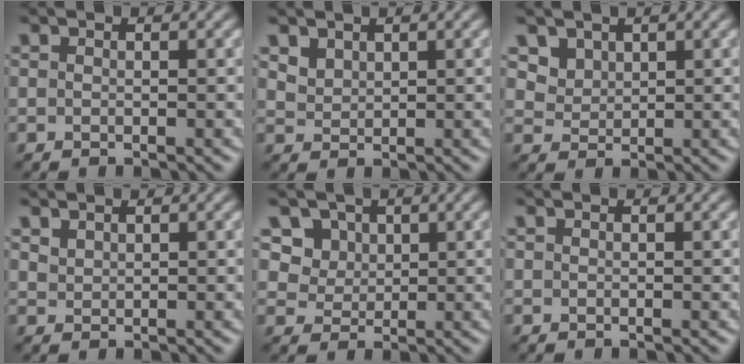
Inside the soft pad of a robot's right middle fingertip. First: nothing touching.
{"total": 1.8, "force": [1.4, 1.1, 0.5], "torque": [-0.021, -0.006, 0.035]}
{"total": 2.8, "force": [1.8, 1.9, 0.9], "torque": [-0.032, -0.013, 0.056]}
{"total": 1.0, "force": [0.9, 0.4, 0.2], "torque": [-0.009, -0.001, 0.023]}
{"total": 4.8, "force": [2.5, 3.7, 1.8], "torque": [-0.046, -0.012, 0.054]}
{"total": 0.0}